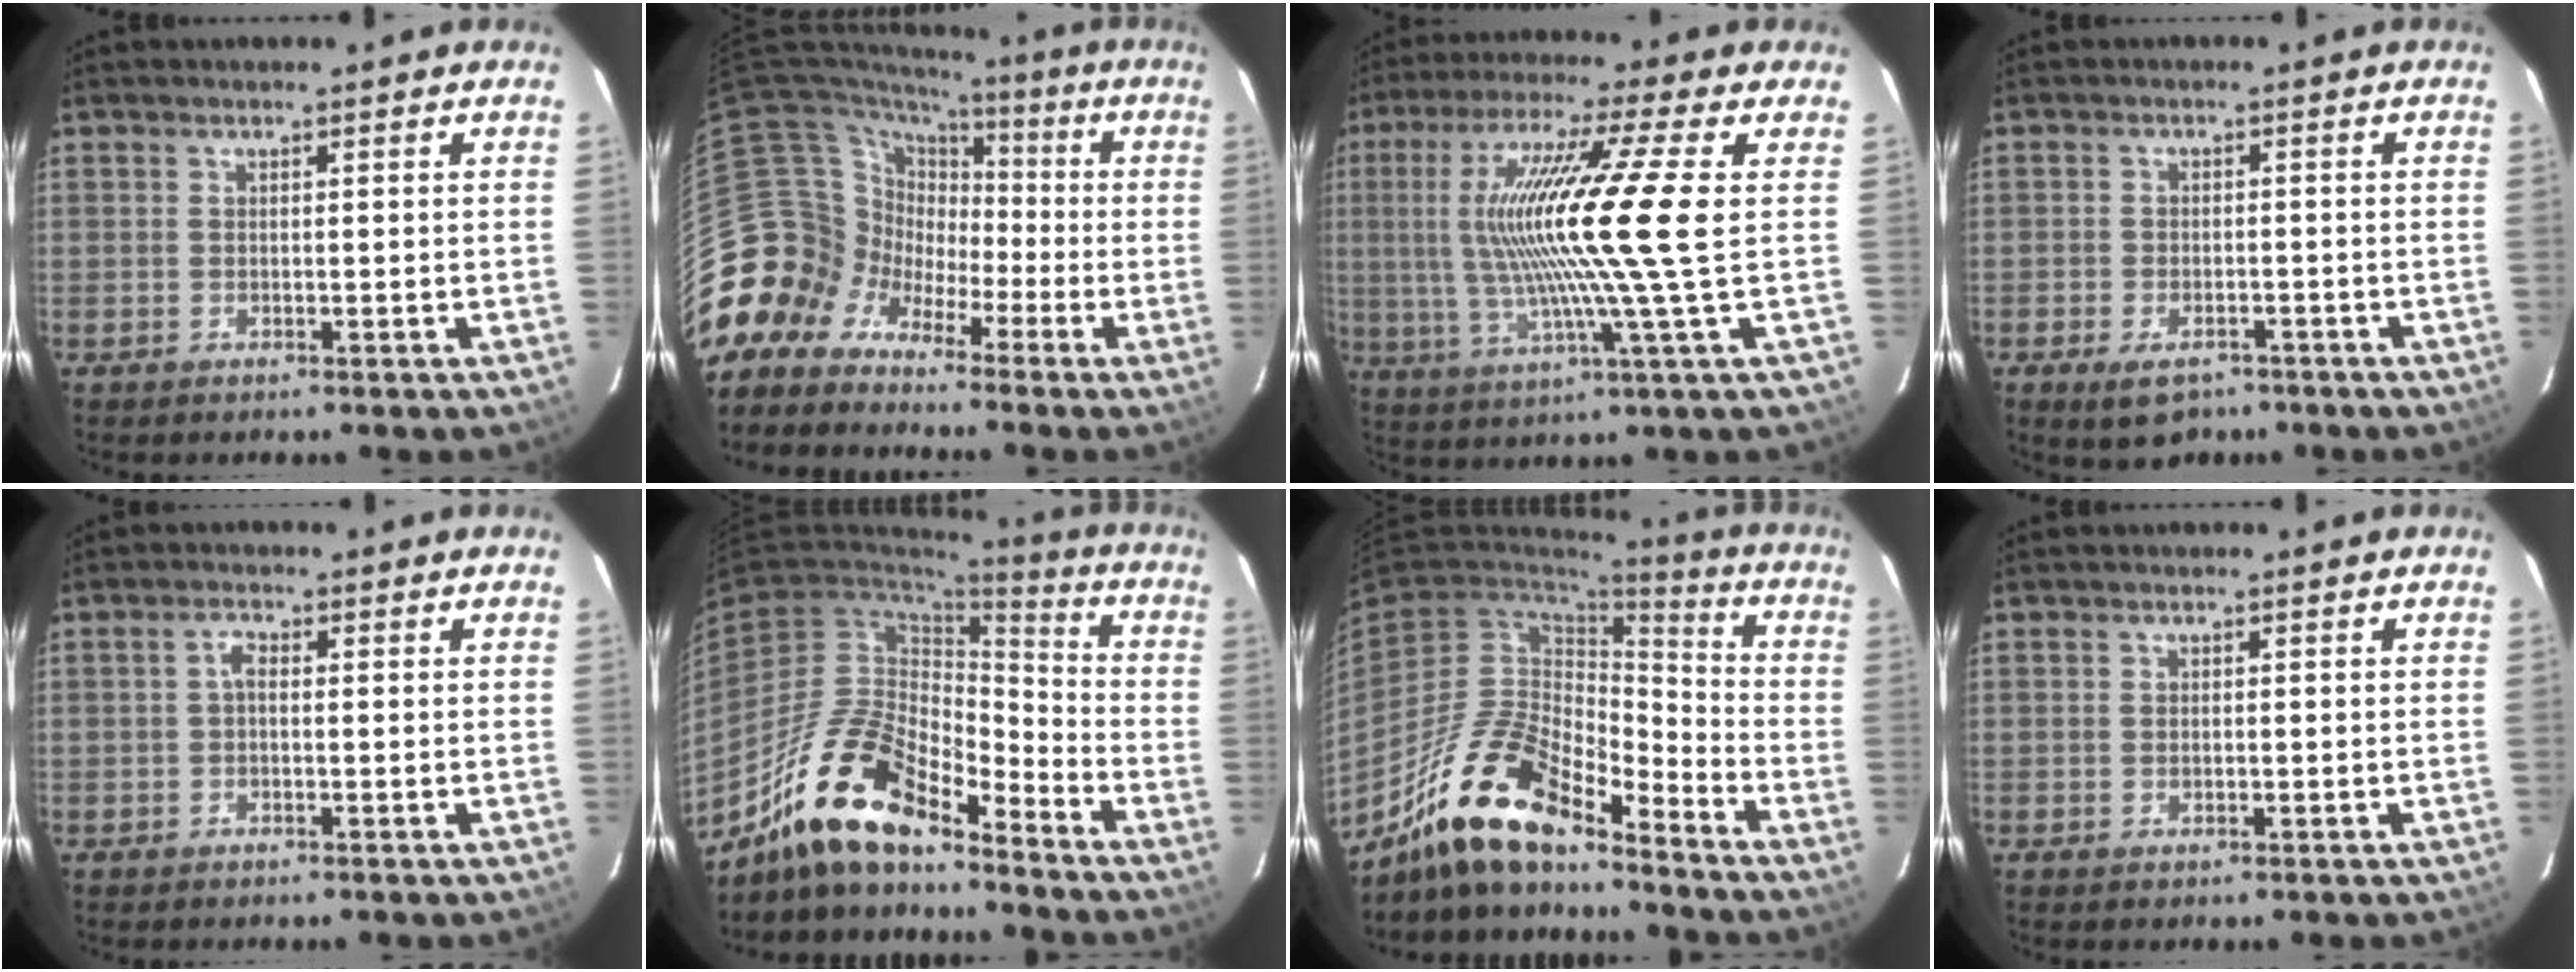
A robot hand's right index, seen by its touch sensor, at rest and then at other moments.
{"total": 9.9, "force": [-4.6, 8.8, 0.4], "torque": [-0.032, 0.045, -0.110]}
{"total": 17.5, "force": [1.4, -1.2, 17.4], "torque": [-0.322, -0.003, 0.026]}
{"total": 6.0, "force": [-3.9, 3.4, 3.0], "torque": [-0.068, -0.008, -0.058]}
{"total": 1.5, "force": [-0.2, 0.8, 1.2], "torque": [-0.026, 0.008, -0.007]}
{"total": 16.6, "force": [-13.1, 5.3, 8.7], "torque": [-0.173, 0.002, -0.250]}
{"total": 16.9, "force": [-13.4, 5.0, 9.0], "torque": [-0.184, -0.005, -0.256]}
{"total": 0.7, "force": [-0.2, 0.5, 0.4], "torque": [-0.006, 0.001, -0.002]}